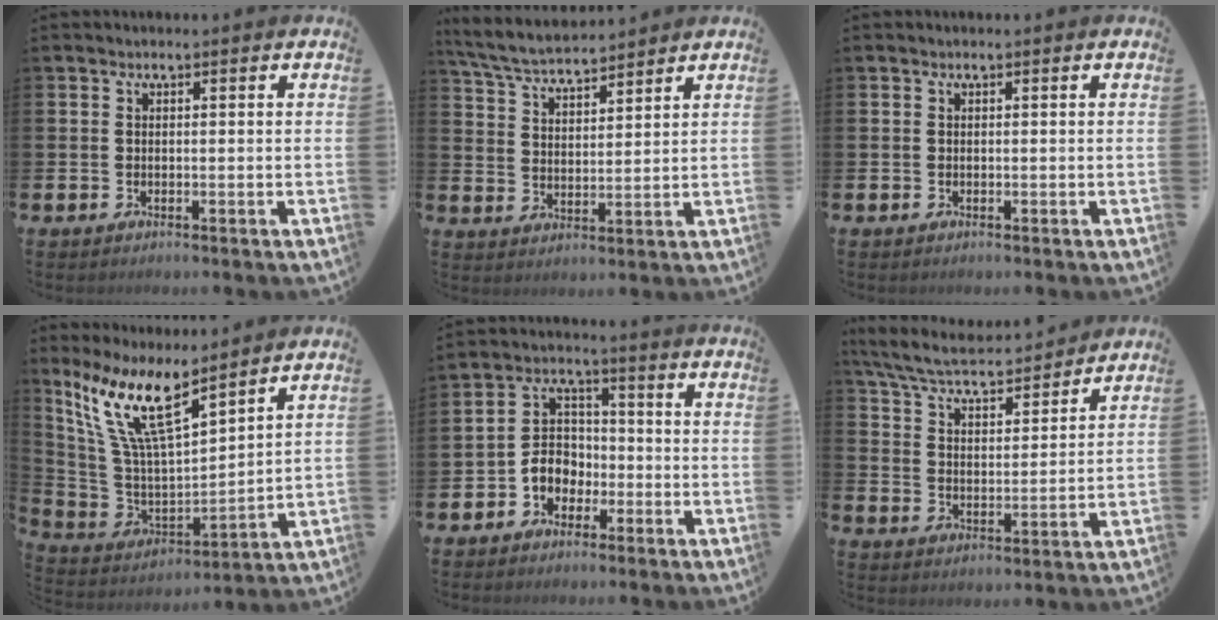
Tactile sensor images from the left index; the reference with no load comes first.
{"total": 5.8, "force": [5.6, 0.7, 1.1], "torque": [-0.050, -0.029, 0.101]}
{"total": 0.0}
{"total": 11.0, "force": [7.7, 2.7, 7.5], "torque": [-0.178, -0.045, 0.135]}
{"total": 4.7, "force": [-1.9, 3.9, 1.8], "torque": [-0.049, 0.010, -0.040]}
{"total": 6.2, "force": [5.7, 1.2, 2.1], "torque": [-0.072, -0.042, 0.096]}